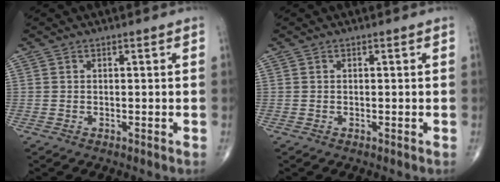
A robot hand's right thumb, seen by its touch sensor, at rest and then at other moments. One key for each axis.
{"total": 0.0}